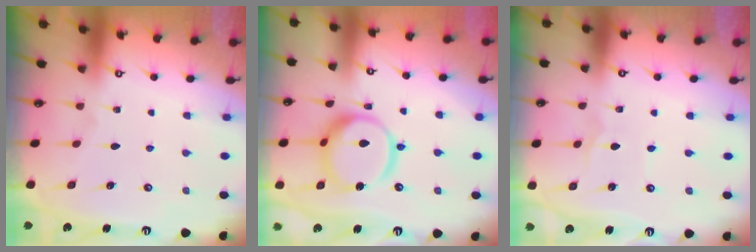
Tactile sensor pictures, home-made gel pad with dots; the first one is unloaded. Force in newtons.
{"total": 13.7, "press": 13.6, "slide": 1.3}
{"total": 1.1, "press": 1.1, "slide": 0.2}